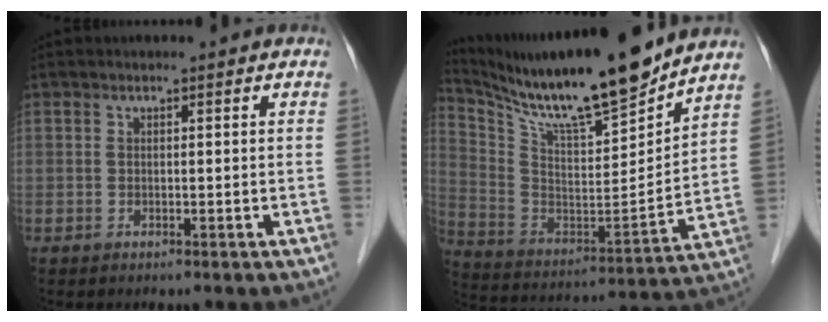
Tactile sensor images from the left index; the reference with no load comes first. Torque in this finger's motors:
{"motor_torque": [0.31, -0.42, 0.33, 0.07]}